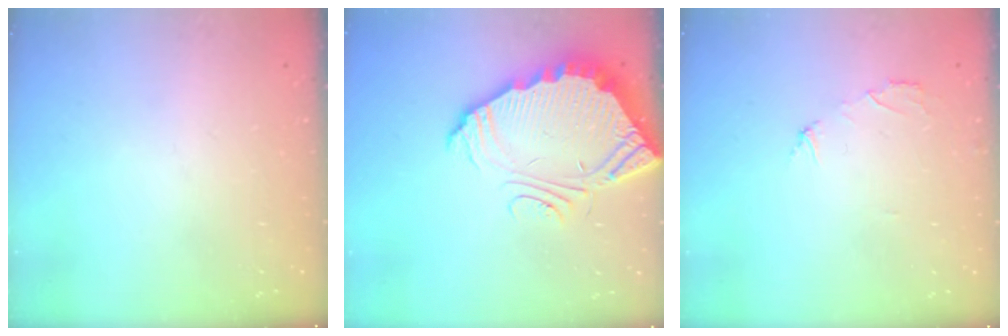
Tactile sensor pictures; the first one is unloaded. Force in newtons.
{"total": 5.8, "press": 5.8, "slide": 0.5}
{"total": 2.1, "press": 2.1, "slide": 0.1}